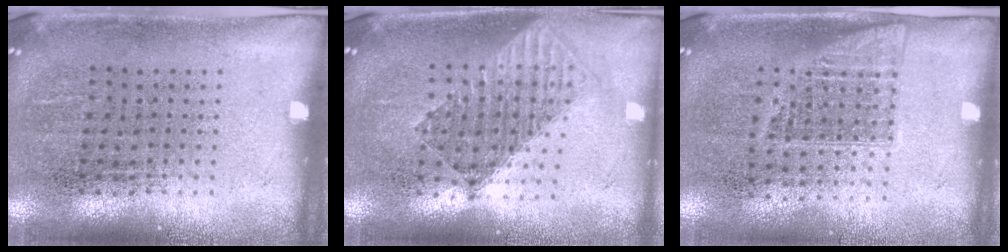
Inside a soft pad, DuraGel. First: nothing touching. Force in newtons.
{"total": 1.6, "press": 1.4, "slide": 0.7}
{"total": 1.0, "press": 0.9, "slide": 0.5}